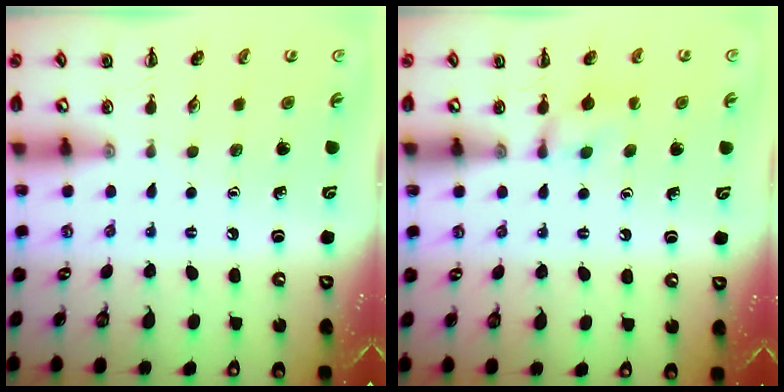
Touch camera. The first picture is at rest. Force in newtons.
{"total": 5.9, "press": 5.6, "slide": 1.6}